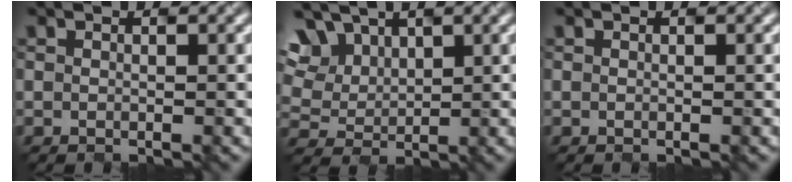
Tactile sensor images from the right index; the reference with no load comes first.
{"total": 6.2, "force": [3.5, 4.3, 2.8], "torque": [-0.114, 0.010, 0.090]}
{"total": 0.0}